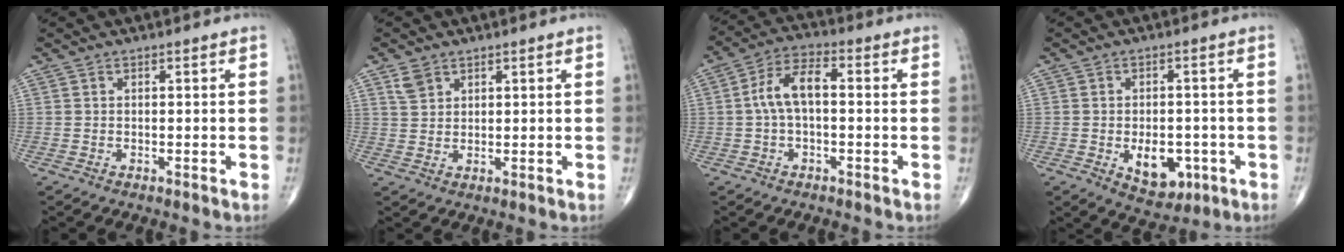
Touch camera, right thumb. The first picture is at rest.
{"total": 3.1, "force": [1.9, 2.1, 1.2], "torque": [-0.014, -0.006, 0.041]}
{"total": 7.7, "force": [0.0, 3.9, 6.7], "torque": [-0.130, 0.029, -0.009]}
{"total": 8.3, "force": [-2.5, 5.2, 6.0], "torque": [-0.058, 0.007, -0.023]}